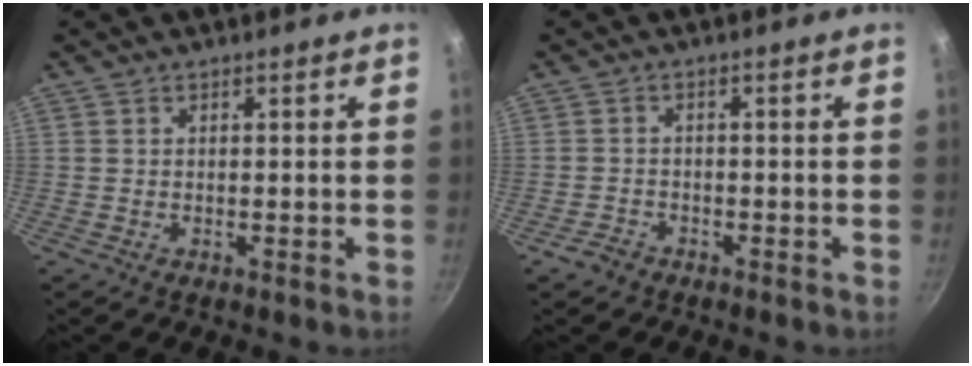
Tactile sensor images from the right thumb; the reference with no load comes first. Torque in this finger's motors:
{"motor_torque": [-0.17, 0.08, -0.38, 0.13, 0.04]}